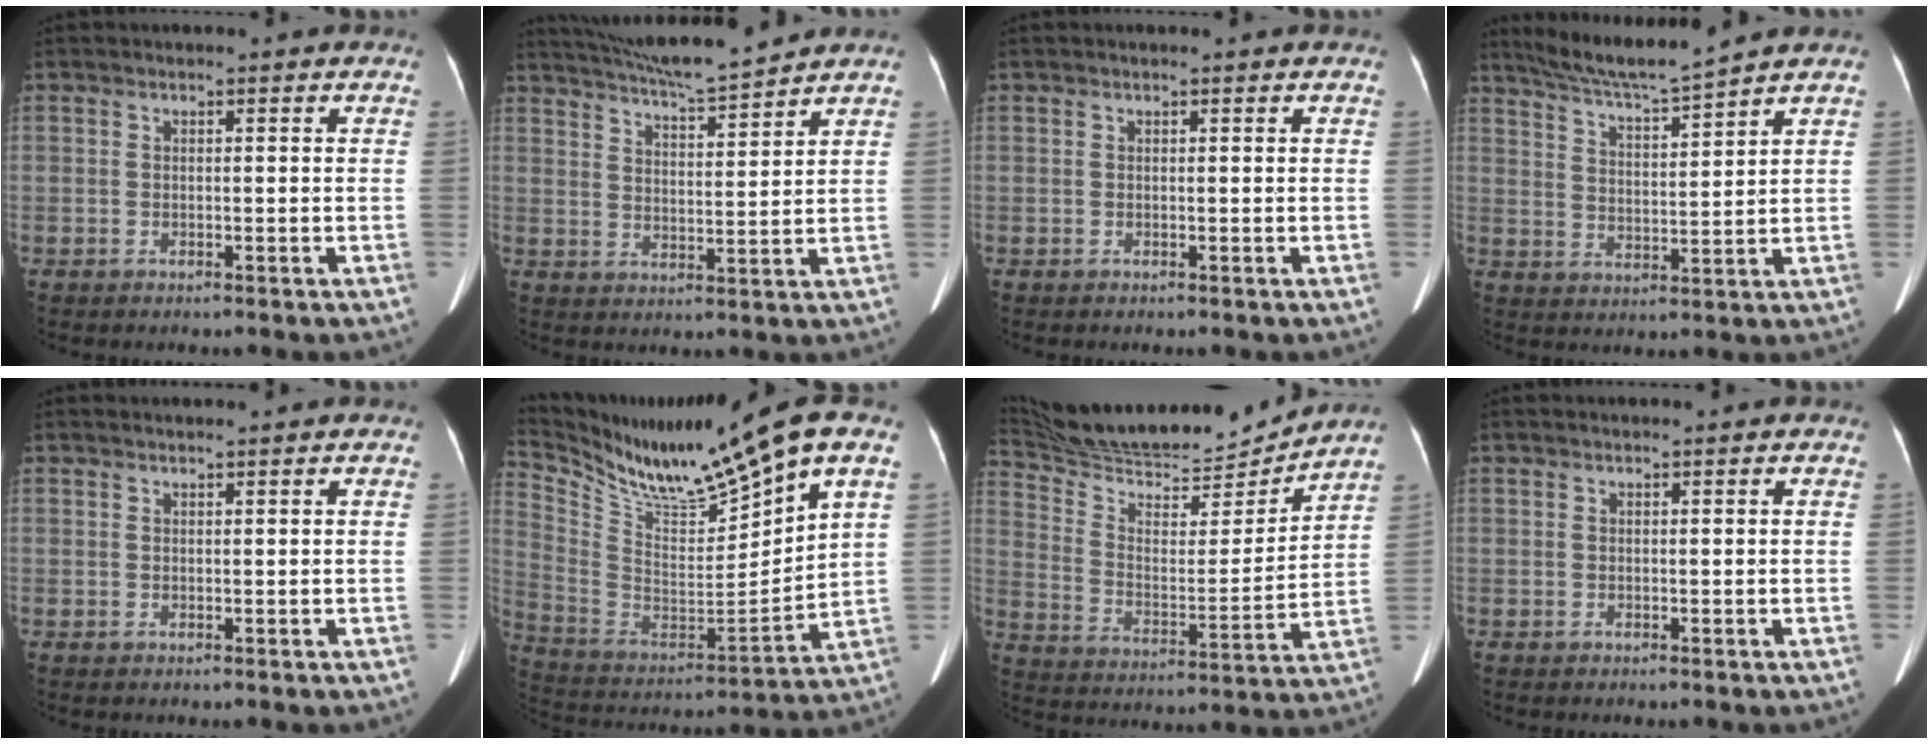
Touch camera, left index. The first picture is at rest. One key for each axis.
{"total": 11.0, "fx": 10.2, "fy": -0.6, "fz": 3.9, "tx": -0.072, "ty": 0.003, "tz": 0.168}
{"total": 0.0}
{"total": 8.6, "fx": 8.0, "fy": -1.6, "fz": 2.9, "tx": -0.057, "ty": -0.003, "tz": 0.151}
{"total": 1.5, "fx": 1.5, "fy": 0.0, "fz": 0.4, "tx": -0.007, "ty": 0.018, "tz": 0.028}
{"total": 18.2, "fx": 14.0, "fy": 0.1, "fz": 11.6, "tx": -0.214, "ty": -0.002, "tz": 0.267}
{"total": 19.5, "fx": 18.6, "fy": 1.9, "fz": 5.5, "tx": -0.111, "ty": -0.016, "tz": 0.301}
{"total": 0.6, "fx": 0.6, "fy": 0.0, "fz": 0.1, "tx": -0.004, "ty": 0.014, "tz": 0.013}